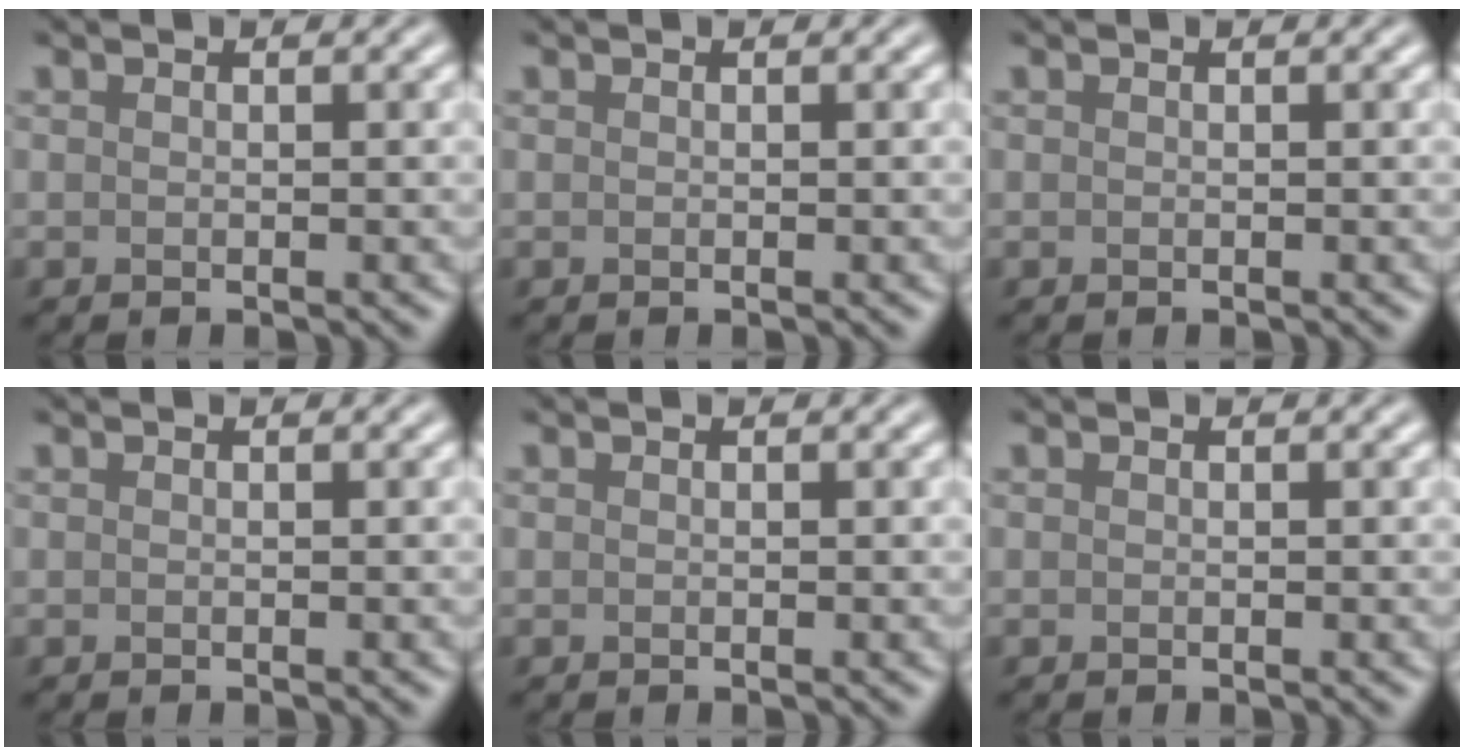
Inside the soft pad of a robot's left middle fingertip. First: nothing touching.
{"total": 0.0}
{"total": 0.0}
{"total": 0.0}
{"total": 0.0}
{"total": 0.0}